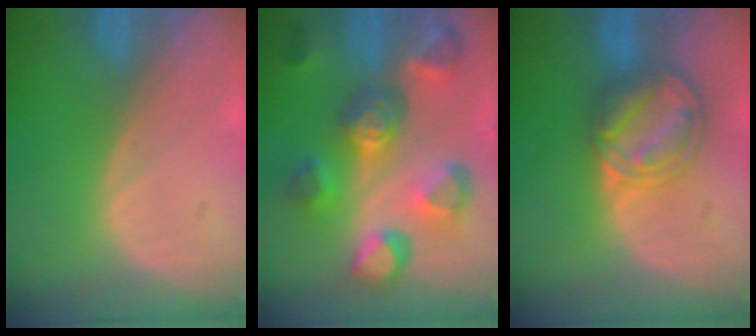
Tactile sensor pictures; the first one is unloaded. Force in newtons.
{"total": 11.1, "press": 10.1, "slide": 4.7}
{"total": 8.2, "press": 7.0, "slide": 4.3}